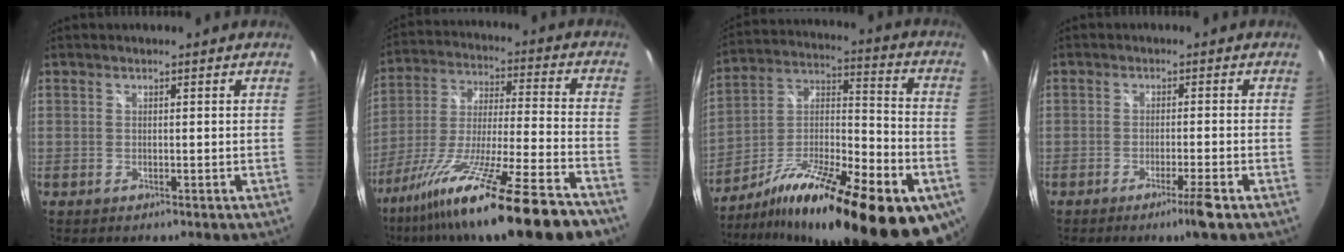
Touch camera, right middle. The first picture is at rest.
{"total": 24.4, "force": [-17.7, 0.5, 16.8], "torque": [-0.303, -0.074, -0.291]}
{"total": 31.0, "force": [-18.4, 8.8, 23.4], "torque": [-0.357, -0.010, -0.283]}
{"total": 3.7, "force": [-2.3, -0.7, 2.9], "torque": [-0.056, -0.003, -0.039]}